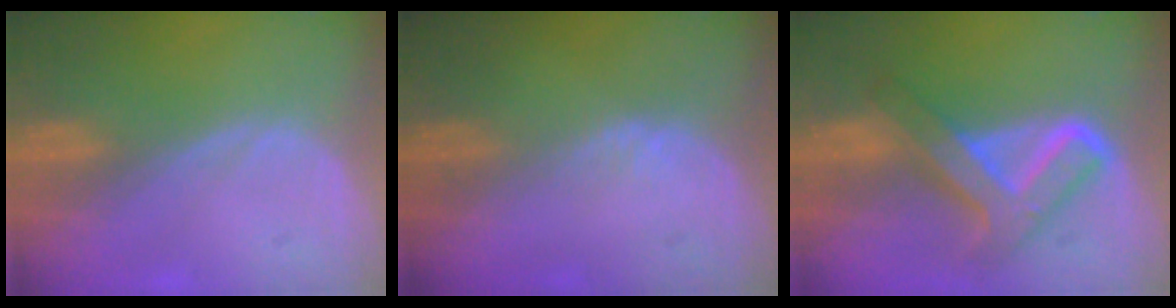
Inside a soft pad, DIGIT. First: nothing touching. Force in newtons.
{"total": 1.2, "press": 0.9, "slide": 0.8}
{"total": 8.1, "press": 8.1, "slide": 0.7}